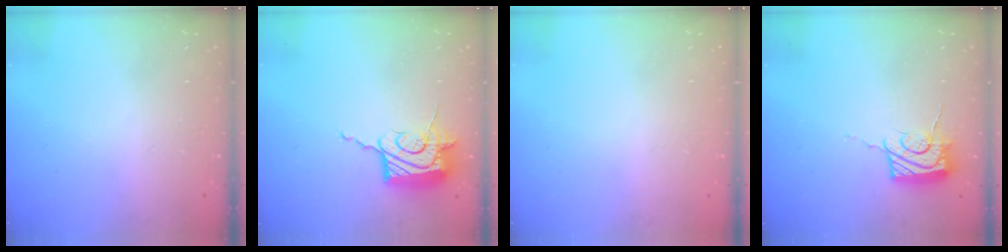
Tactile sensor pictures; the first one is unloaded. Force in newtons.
{"total": 17.2, "press": 17.1, "slide": 0.7}
{"total": 0.0}
{"total": 12.2, "press": 12.0, "slide": 1.8}